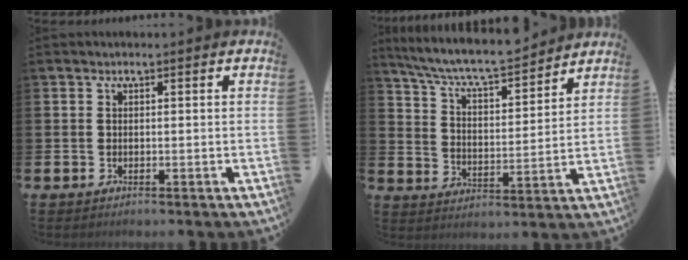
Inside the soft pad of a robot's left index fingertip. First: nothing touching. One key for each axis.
{"total": 7.9, "fx": 7.6, "fy": 0.7, "fz": 2.3, "tx": -0.076, "ty": -0.057, "tz": 0.130}